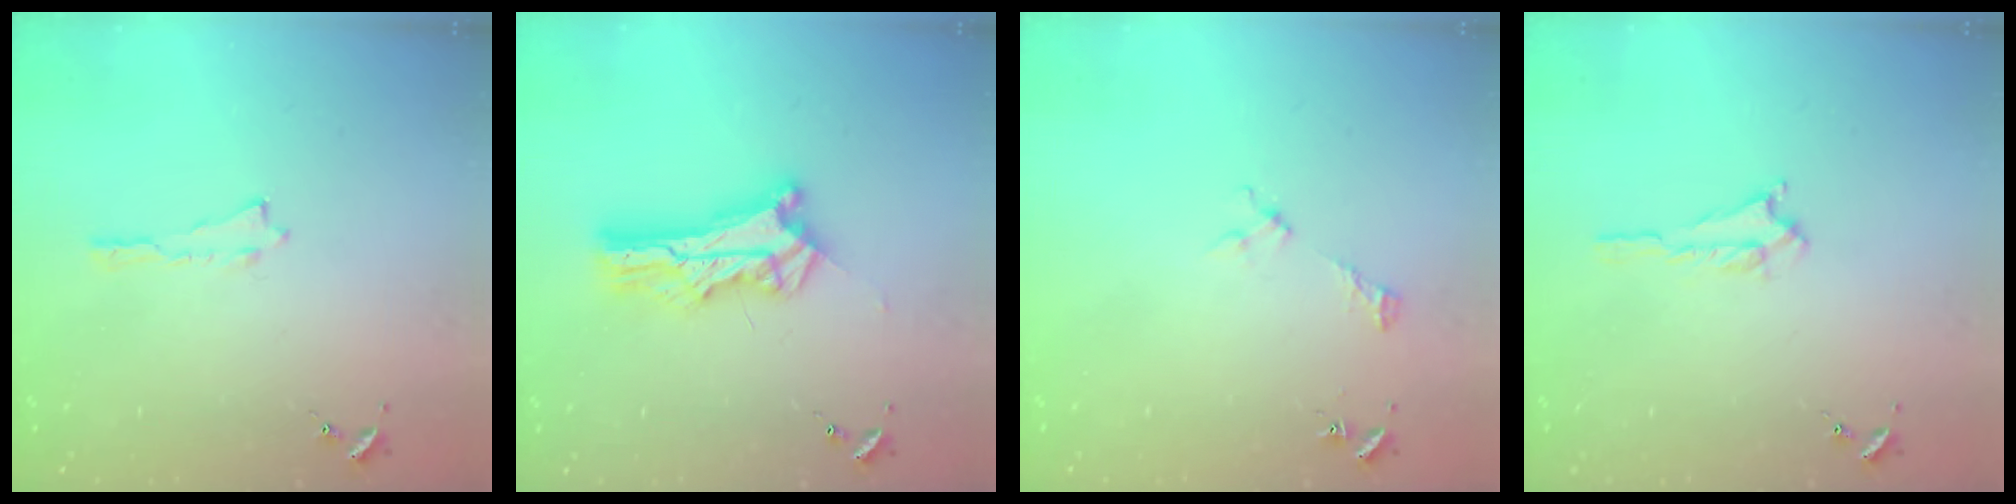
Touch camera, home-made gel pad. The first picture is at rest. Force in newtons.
{"total": 10.1, "press": 10.0, "slide": 0.9}
{"total": 2.2, "press": 2.2, "slide": 0.3}
{"total": 0.7, "press": 0.7, "slide": 0.2}